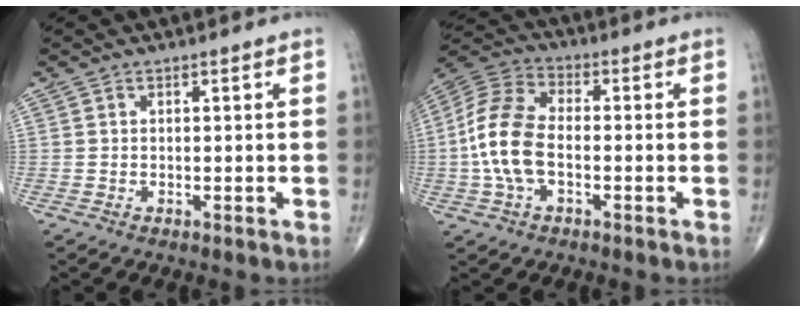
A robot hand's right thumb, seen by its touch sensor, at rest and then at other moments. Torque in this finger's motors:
{"motor_torque": [-0.52, 0.93, 1.30, 0.16, 0.35]}